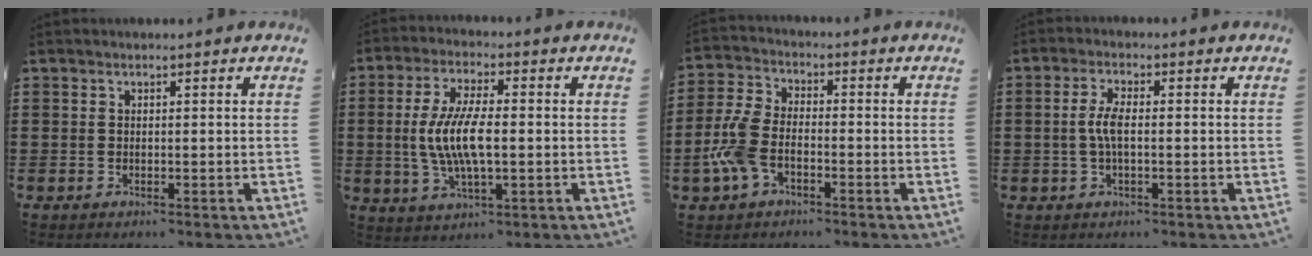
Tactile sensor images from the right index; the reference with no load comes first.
{"total": 8.8, "force": [-0.6, 3.0, 8.3], "torque": [-0.181, -0.008, -0.018]}
{"total": 7.2, "force": [-2.8, 4.0, 5.3], "torque": [-0.141, 0.001, -0.061]}
{"total": 3.9, "force": [-0.3, 1.2, 3.7], "torque": [-0.082, -0.003, -0.012]}